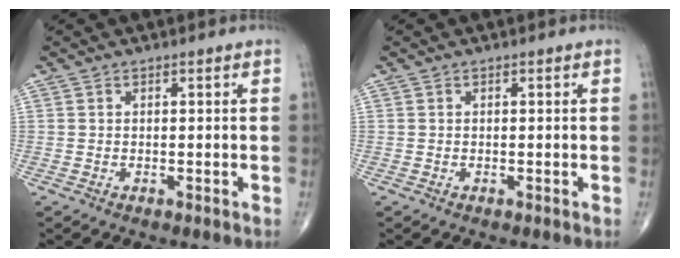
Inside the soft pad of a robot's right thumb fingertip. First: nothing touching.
{"total": 0.0}